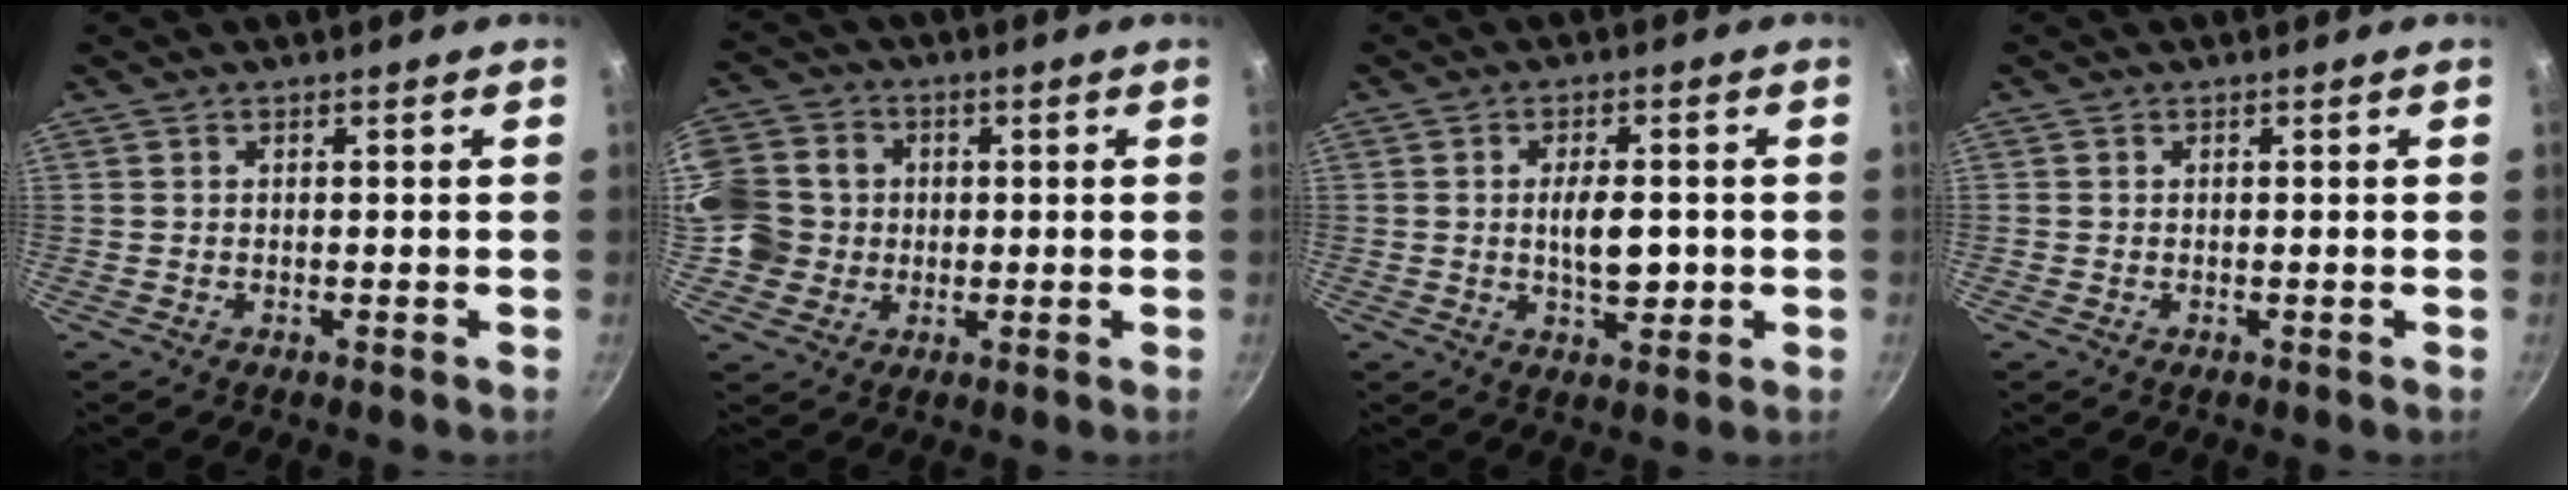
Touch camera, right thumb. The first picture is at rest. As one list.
[{"total": 13.1, "force": [0.6, 12.0, 5.3], "torque": [-0.102, 0.016, 0.000]}, {"total": 6.9, "force": [-0.3, 3.3, 6.0], "torque": [-0.079, -0.001, -0.004]}, {"total": 0.0}]